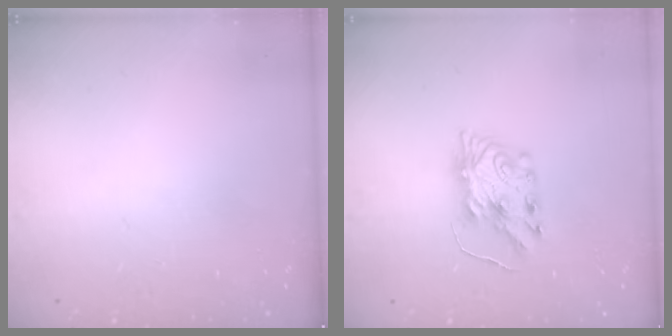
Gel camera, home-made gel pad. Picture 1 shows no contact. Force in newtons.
{"total": 8.1, "press": 8.1, "slide": 0.6}